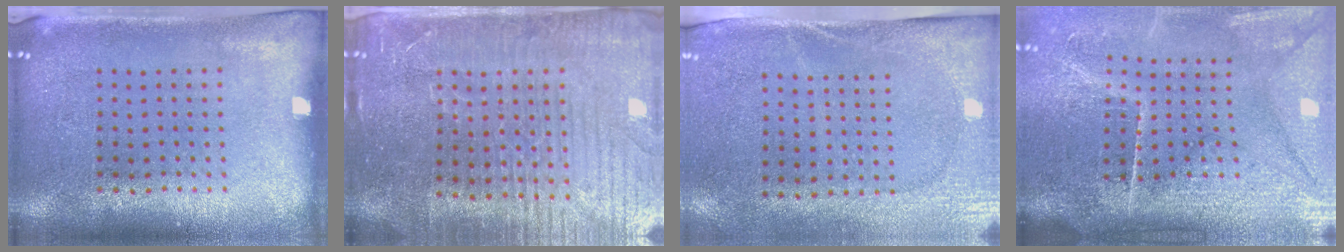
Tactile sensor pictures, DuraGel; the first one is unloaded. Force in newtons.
{"total": 4.4, "press": 4.2, "slide": 1.5}
{"total": 2.7, "press": 2.2, "slide": 1.5}
{"total": 4.6, "press": 4.0, "slide": 2.4}